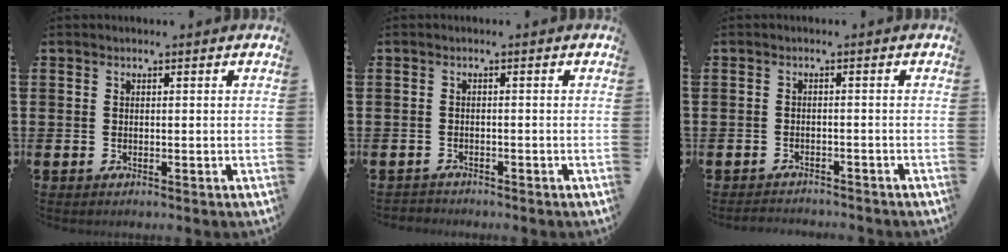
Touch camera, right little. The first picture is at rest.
{"total": 0.8, "force": [-0.8, 0.1, -0.1], "torque": [-0.001, 0.001, -0.017]}
{"total": 1.5, "force": [-1.4, 0.0, -0.2], "torque": [-0.002, 0.003, -0.031]}